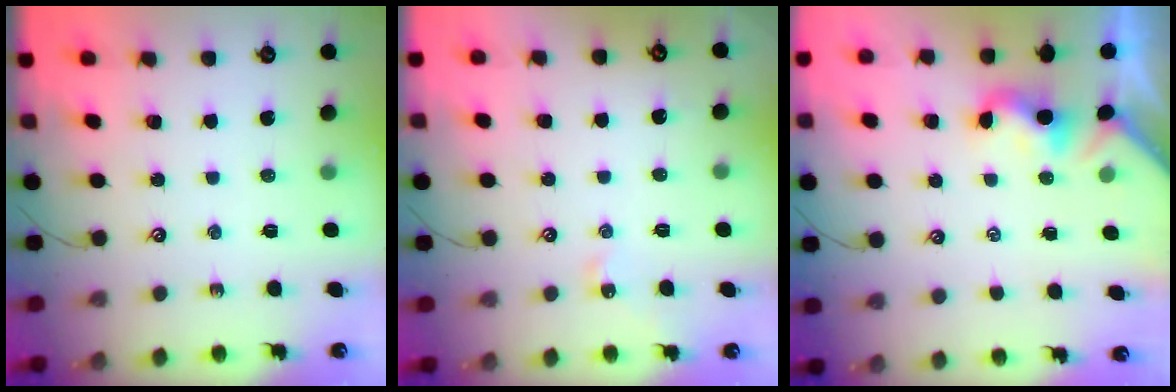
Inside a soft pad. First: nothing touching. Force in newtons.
{"total": 2.8, "press": 2.7, "slide": 0.6}
{"total": 1.9, "press": 1.8, "slide": 0.6}